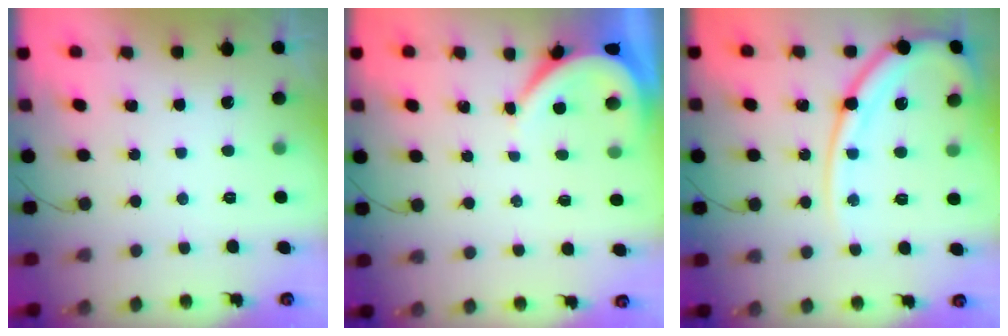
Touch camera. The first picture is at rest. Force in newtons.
{"total": 3.7, "press": 3.7, "slide": 0.4}
{"total": 15.5, "press": 15.4, "slide": 1.7}